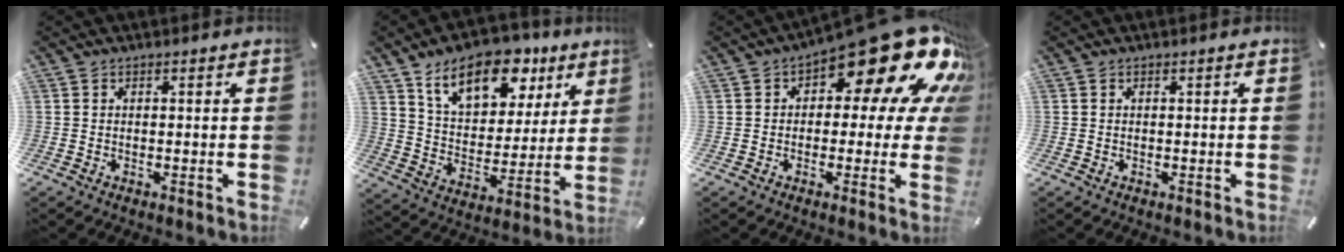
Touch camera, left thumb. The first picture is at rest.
{"total": 17.4, "force": [10.9, 10.1, 9.0], "torque": [-0.145, -0.054, 0.190]}
{"total": 21.7, "force": [11.2, 9.1, 16.3], "torque": [-0.210, -0.076, 0.181]}
{"total": 0.0}